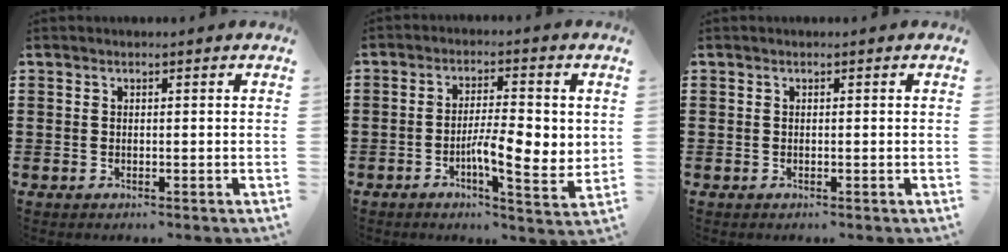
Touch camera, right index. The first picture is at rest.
{"total": 7.3, "force": [-0.9, 2.3, 6.9], "torque": [-0.113, 0.003, -0.018]}
{"total": 0.0}